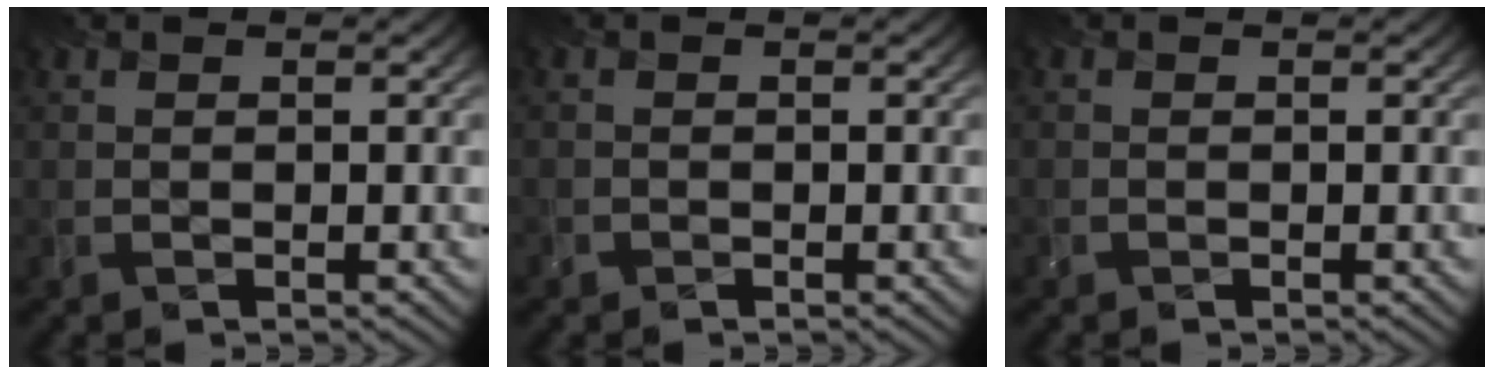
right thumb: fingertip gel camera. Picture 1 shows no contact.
{"total": 0.6, "force": [-0.4, 0.4, 0.0], "torque": [0.000, -0.003, -0.008]}
{"total": 0.0}